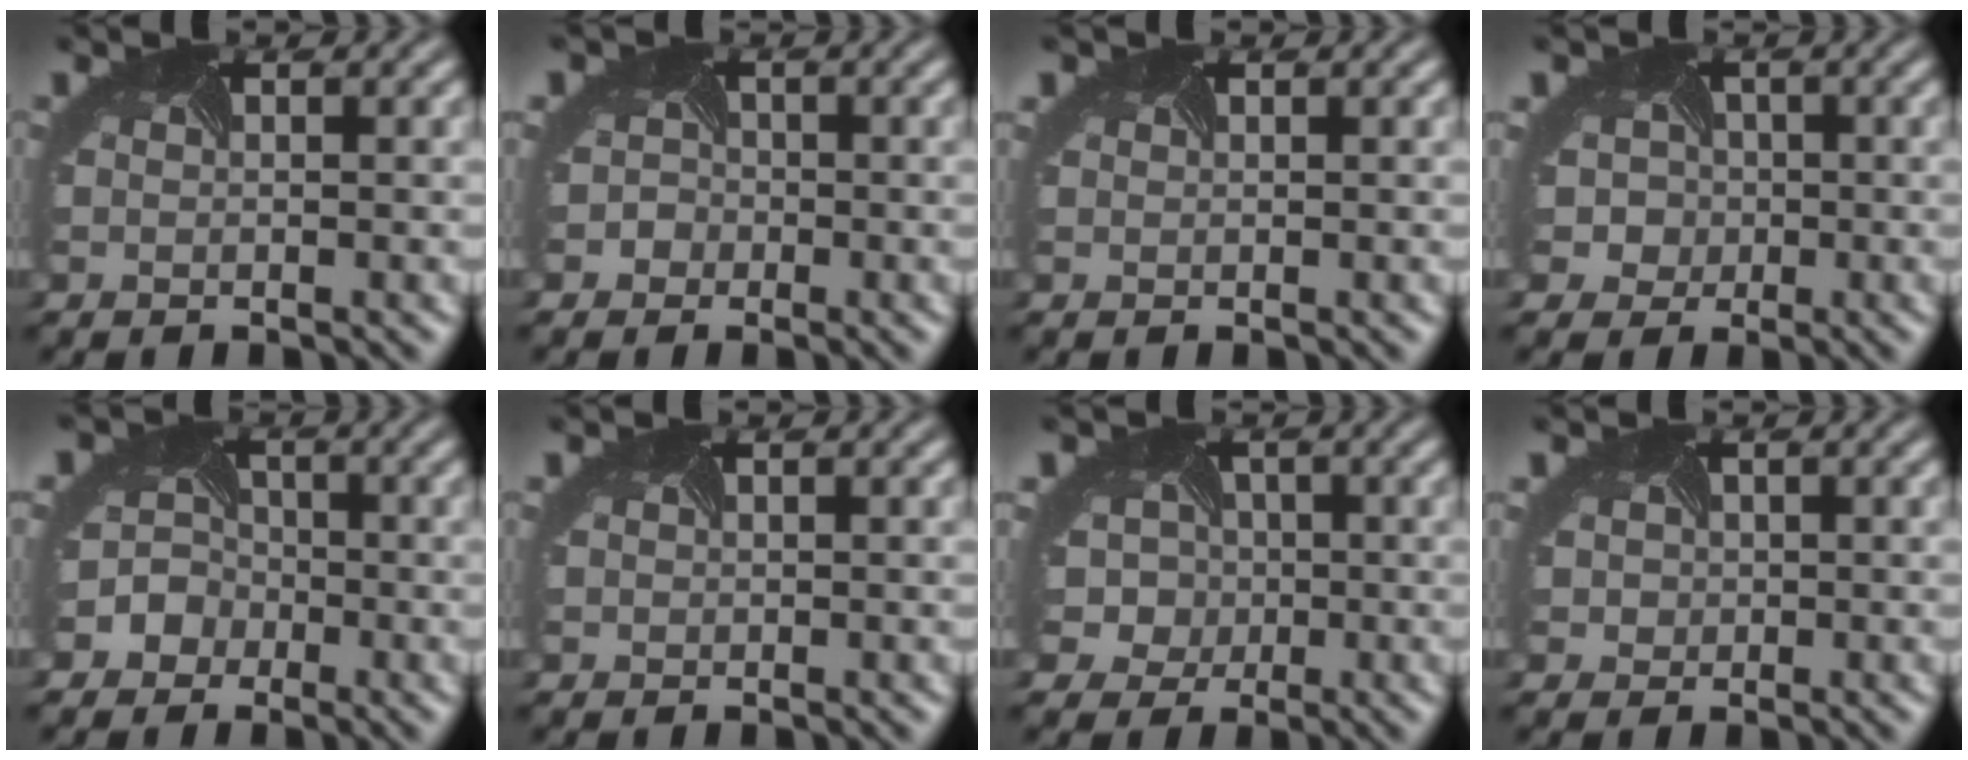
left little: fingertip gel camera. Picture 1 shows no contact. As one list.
[{"total": 2.2, "force": [-0.8, 2.0, -0.1], "torque": [0.012, 0.006, -0.028]}, {"total": 0.9, "force": [0.4, 0.7, 0.3], "torque": [-0.002, 0.010, -0.004]}, {"total": 5.1, "force": [0.0, 4.9, 1.2], "torque": [-0.019, 0.020, -0.039]}, {"total": 5.3, "force": [-1.9, 4.9, 0.8], "torque": [-0.006, 0.017, -0.065]}, {"total": 0.5, "force": [0.1, 0.2, -0.5], "torque": [0.004, 0.002, 0.002]}, {"total": 7.2, "force": [0.8, 6.7, 2.7], "torque": [-0.043, 0.021, -0.035]}, {"total": 2.1, "force": [0.5, 2.0, 0.0], "torque": [0.002, 0.015, -0.005]}]